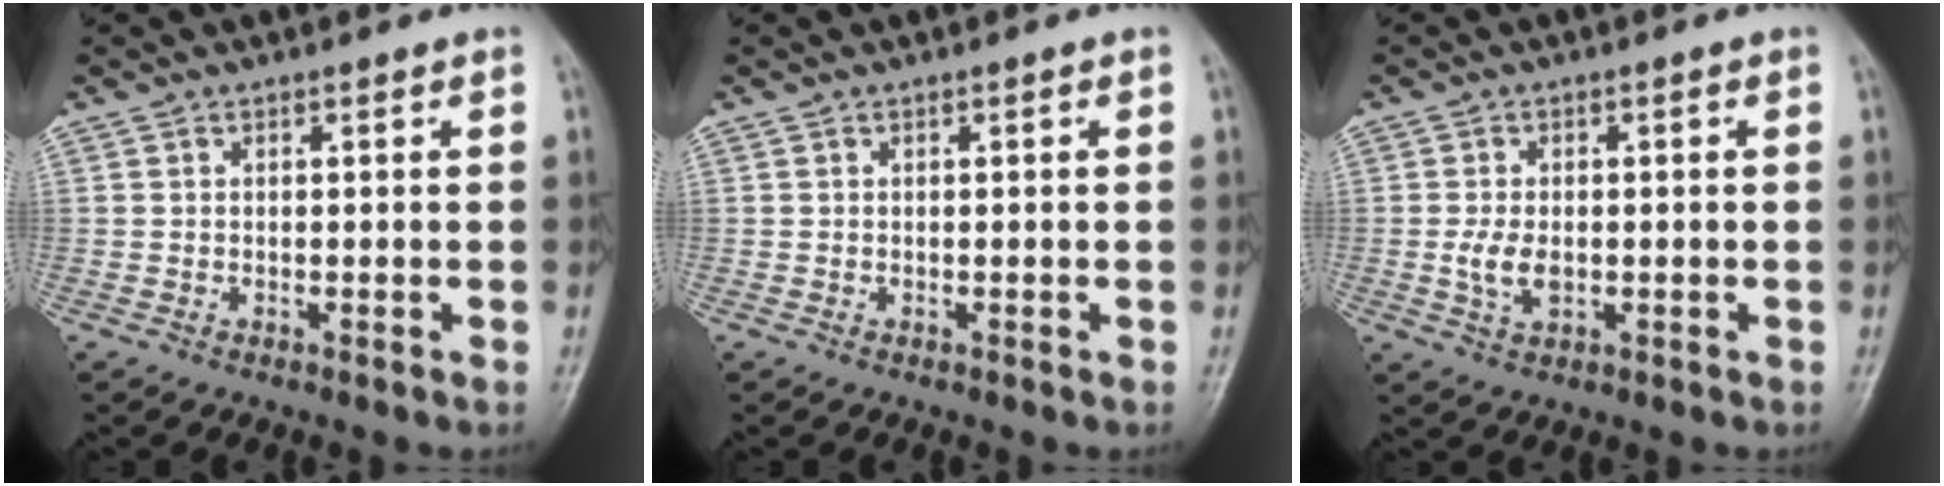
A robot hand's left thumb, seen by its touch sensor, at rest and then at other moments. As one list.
[{"total": 0.0}, {"total": 4.5, "force": [-0.6, 2.7, 3.6], "torque": [-0.072, 0.001, -0.011]}]